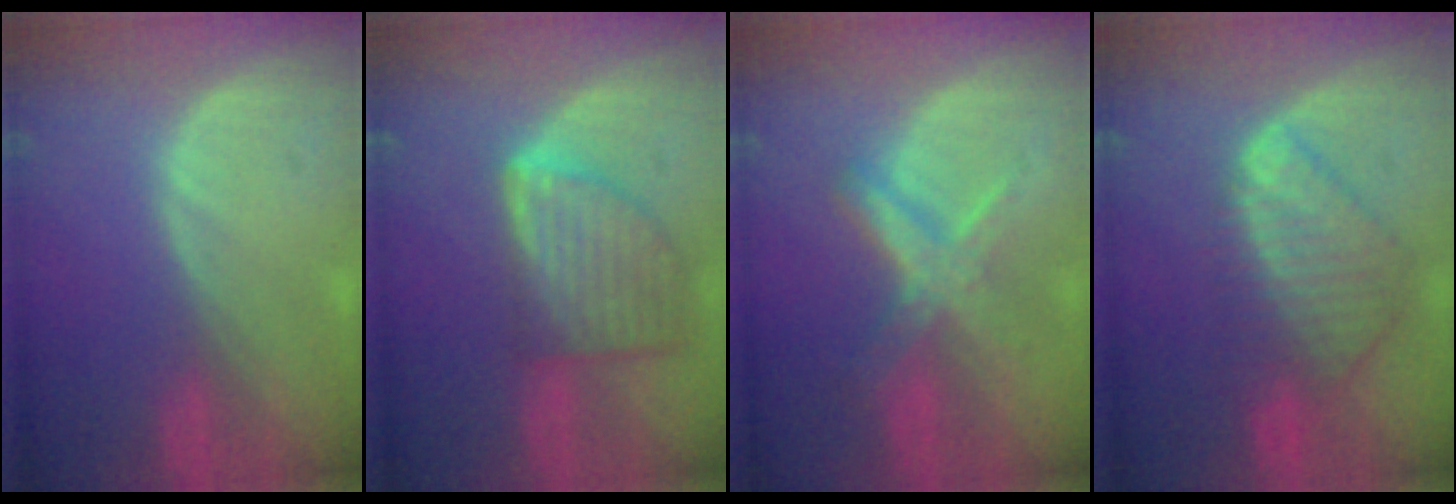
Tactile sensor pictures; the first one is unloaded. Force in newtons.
{"total": 8.2, "press": 7.4, "slide": 3.4}
{"total": 6.7, "press": 5.9, "slide": 3.2}
{"total": 9.0, "press": 7.7, "slide": 4.6}